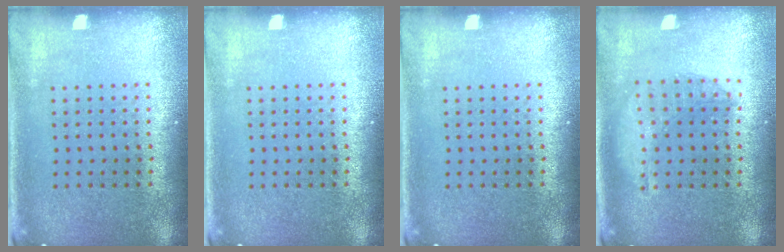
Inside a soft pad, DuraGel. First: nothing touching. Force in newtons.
{"total": 0.0}
{"total": 0.0}
{"total": 1.4, "press": 1.4, "slide": 0.4}